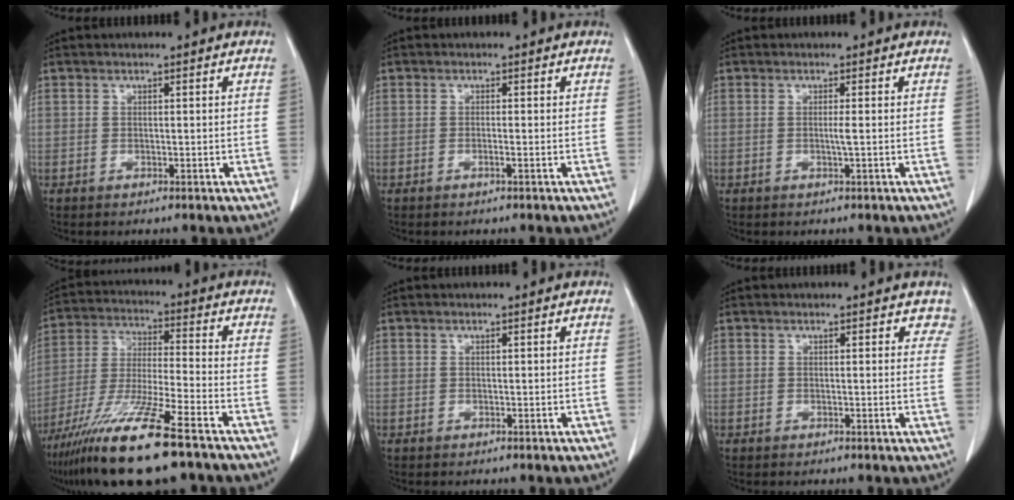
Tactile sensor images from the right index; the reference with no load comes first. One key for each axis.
{"total": 0.7, "fx": -0.4, "fy": -0.1, "fz": 0.6, "tx": -0.010, "ty": 0.002, "tz": -0.007}
{"total": 1.0, "fx": -0.2, "fy": -0.3, "fz": 1.0, "tx": -0.017, "ty": -0.001, "tz": -0.005}
{"total": 16.5, "fx": -11.0, "fy": 0.6, "fz": 12.2, "tx": -0.252, "ty": -0.051, "tz": -0.204}
{"total": 0.0}
{"total": 3.1, "fx": 2.6, "fy": 1.3, "fz": 1.1, "tx": 0.010, "ty": -0.002, "tz": 0.011}